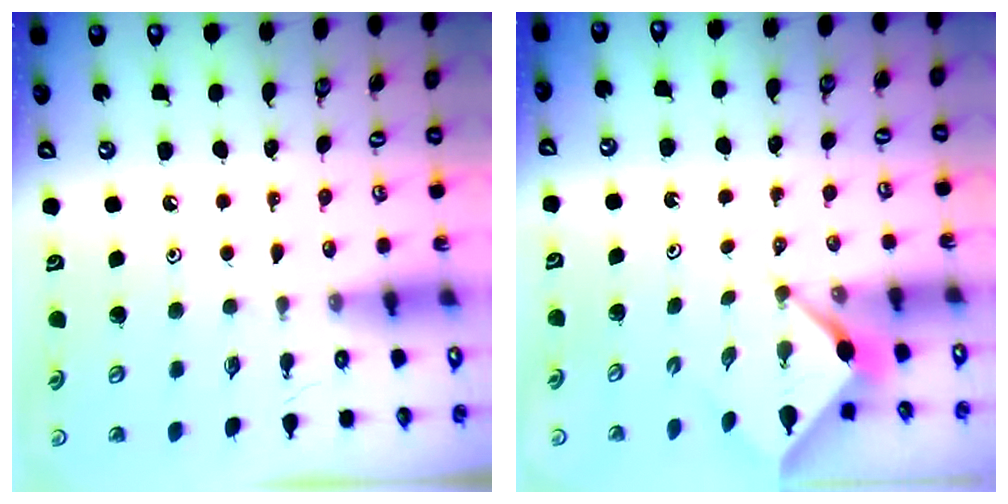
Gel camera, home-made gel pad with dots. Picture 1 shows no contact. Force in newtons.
{"total": 2.4, "press": 2.4, "slide": 0.2}